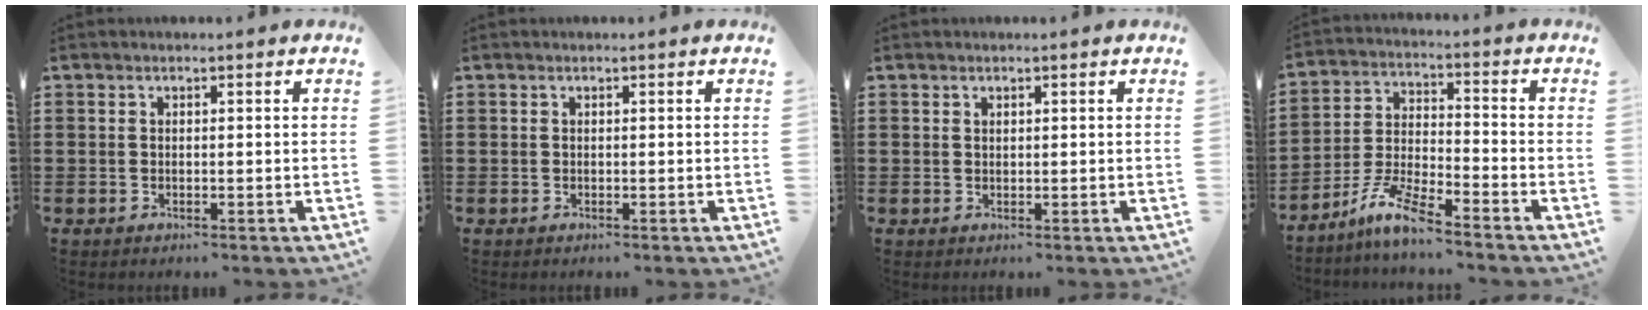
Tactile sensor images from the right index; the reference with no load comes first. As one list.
[{"total": 0.0}, {"total": 0.5, "force": [0.3, 0.4, 0.2], "torque": [-0.004, 0.002, 0.007]}, {"total": 7.2, "force": [-6.1, 0.2, 3.8], "torque": [-0.098, -0.014, -0.122]}]